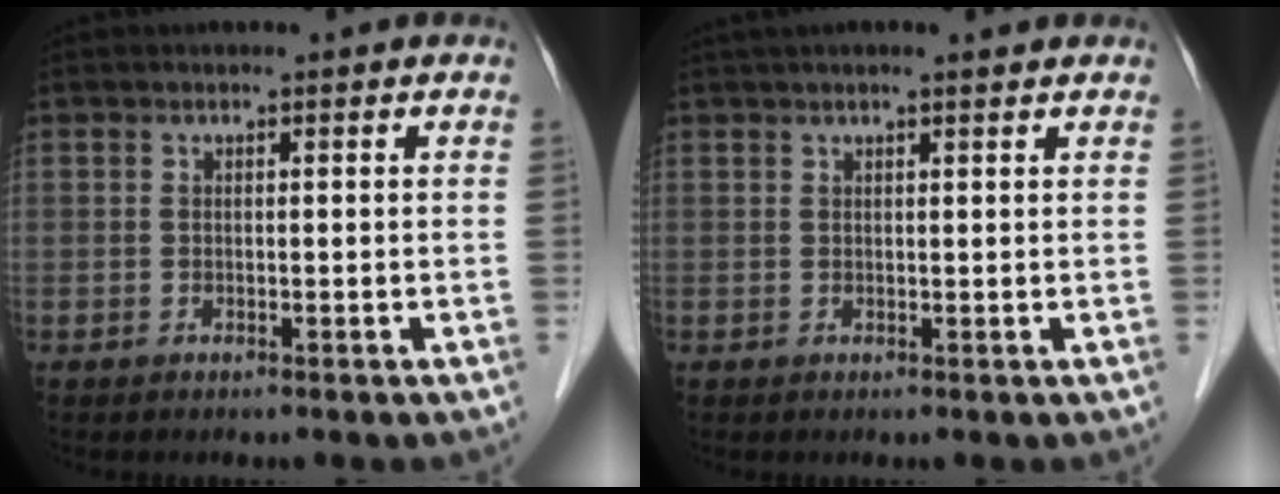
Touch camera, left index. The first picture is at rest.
{"total": 4.9, "force": [4.1, 0.2, 2.6], "torque": [-0.039, 0.030, 0.059]}